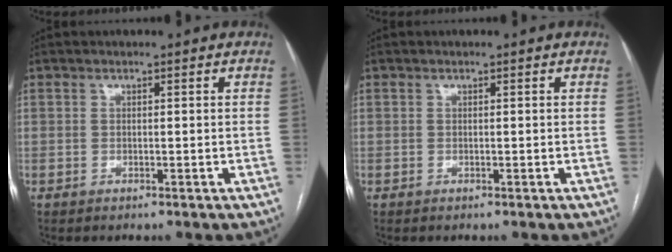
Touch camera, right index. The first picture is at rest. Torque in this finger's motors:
{"motor_torque": [0.00, 0.00, 0.00, 0.00]}